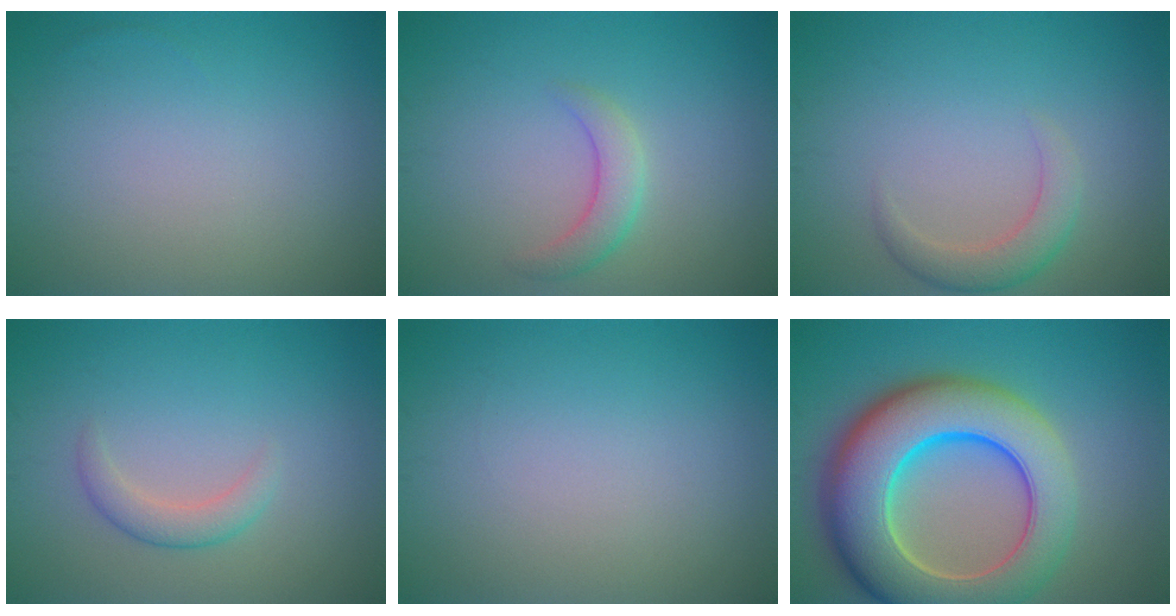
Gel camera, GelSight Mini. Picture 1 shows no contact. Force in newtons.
{"total": 2.4, "press": 2.4, "slide": 0.2}
{"total": 2.6, "press": 2.6, "slide": 0.1}
{"total": 2.0, "press": 2.0, "slide": 0.1}
{"total": 0.0}
{"total": 12.8, "press": 12.8, "slide": 0.5}